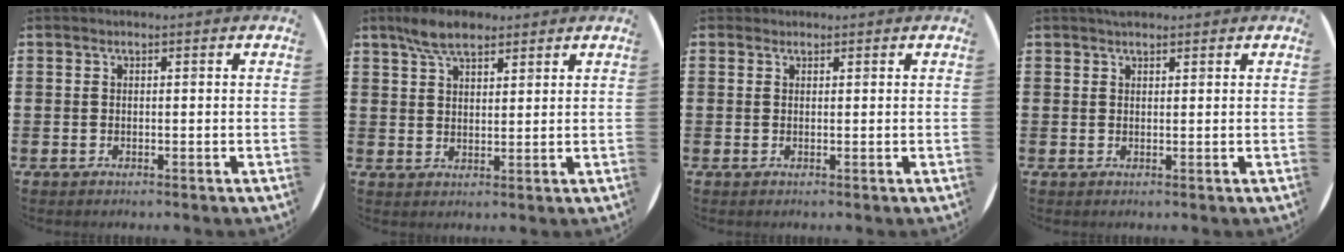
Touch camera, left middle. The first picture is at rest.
{"total": 5.5, "force": [4.3, 2.1, 2.7], "torque": [-0.063, 0.003, 0.081]}
{"total": 0.6, "force": [0.6, 0.3, -0.1], "torque": [0.009, 0.000, 0.010]}
{"total": 1.2, "force": [1.1, 0.3, 0.2], "torque": [-0.006, 0.002, 0.022]}